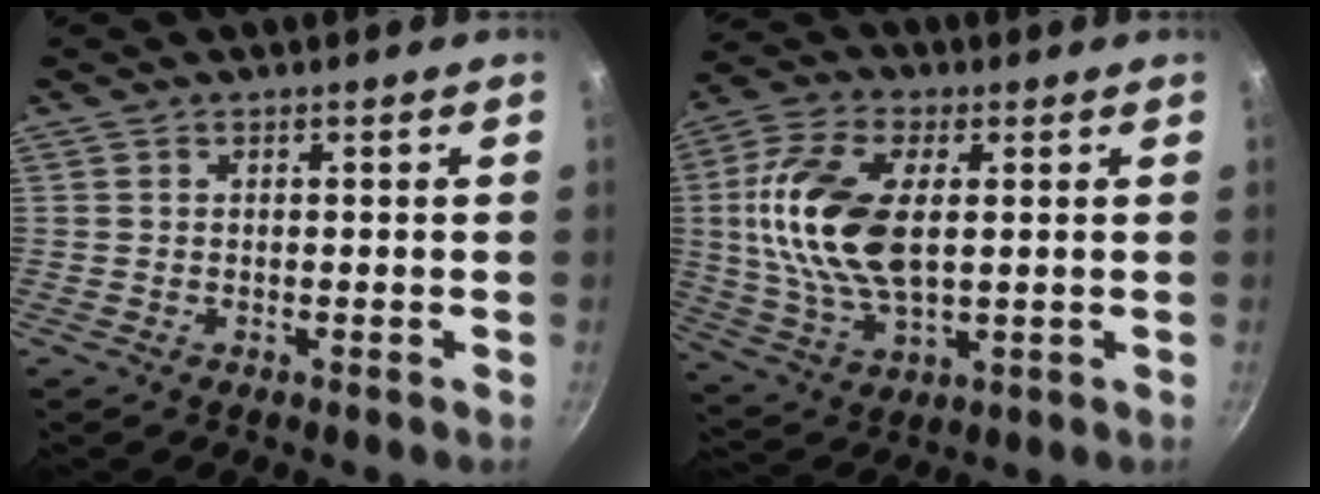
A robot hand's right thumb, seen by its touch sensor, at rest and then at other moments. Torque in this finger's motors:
{"motor_torque": [0.90, 3.03, 1.74, -0.14, 0.26]}